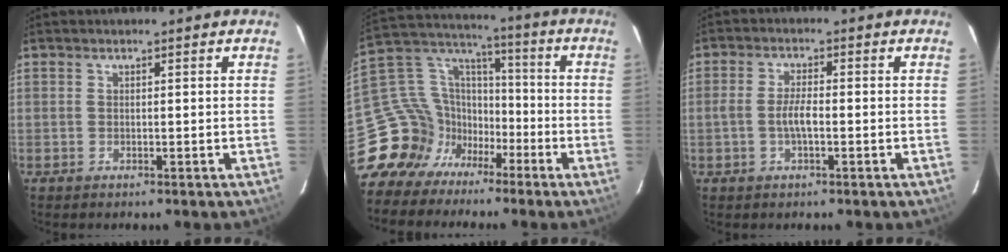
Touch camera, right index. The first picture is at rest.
{"total": 14.8, "force": [-9.2, 10.8, 4.3], "torque": [-0.091, 0.051, -0.167]}
{"total": 3.6, "force": [-1.0, 0.9, 3.3], "torque": [-0.069, 0.004, -0.019]}